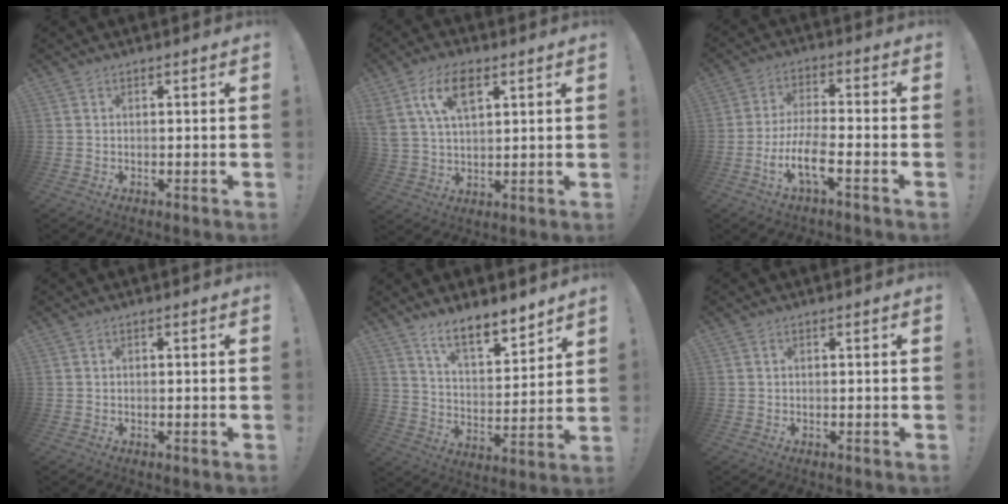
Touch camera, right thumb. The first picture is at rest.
{"total": 11.3, "force": [5.4, 6.1, 7.9], "torque": [-0.149, -0.002, 0.098]}
{"total": 10.4, "force": [-4.3, 3.0, 9.0], "torque": [-0.182, 0.000, -0.080]}
{"total": 0.0}
{"total": 11.0, "force": [9.0, 3.3, 5.3], "torque": [-0.089, -0.065, 0.165]}
{"total": 0.0}